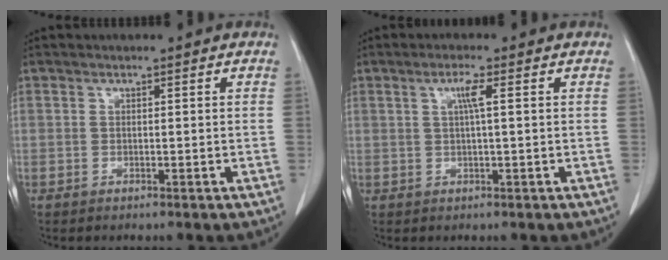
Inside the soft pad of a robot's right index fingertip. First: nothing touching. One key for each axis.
{"total": 2.6, "fx": 0.8, "fy": -0.1, "fz": 2.5, "tx": -0.050, "ty": 0.004, "tz": 0.013}